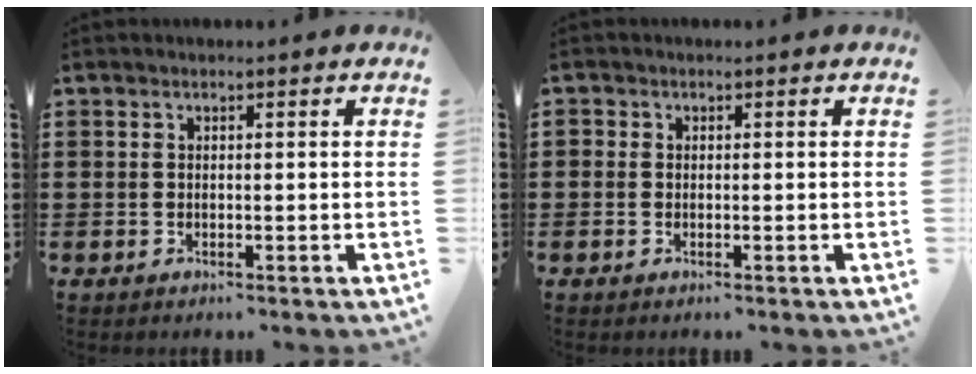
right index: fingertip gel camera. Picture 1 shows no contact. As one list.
[{"total": 0.5, "force": [-0.2, 0.5, 0.1], "torque": [-0.003, 0.002, -0.004]}]